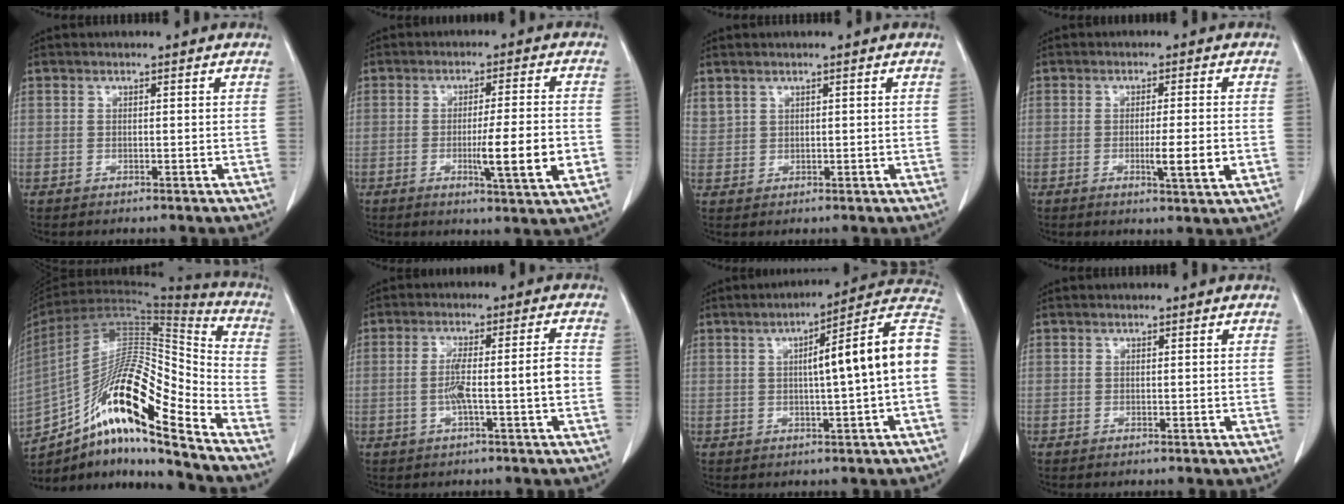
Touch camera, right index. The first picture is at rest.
{"total": 9.1, "force": [-2.3, -0.1, 8.8], "torque": [-0.131, -0.015, -0.036]}
{"total": 1.7, "force": [1.4, 1.0, 0.4], "torque": [-0.009, 0.011, 0.034]}
{"total": 5.5, "force": [-1.4, 0.0, 5.3], "torque": [-0.083, -0.010, -0.018]}
{"total": 21.0, "force": [-13.5, 2.3, 15.9], "torque": [-0.280, 0.013, -0.240]}
{"total": 6.6, "force": [-1.5, -0.2, 6.5], "torque": [-0.118, 0.016, -0.022]}
{"total": 13.5, "force": [0.5, 0.1, 13.4], "torque": [-0.181, 0.035, 0.000]}
{"total": 0.0}